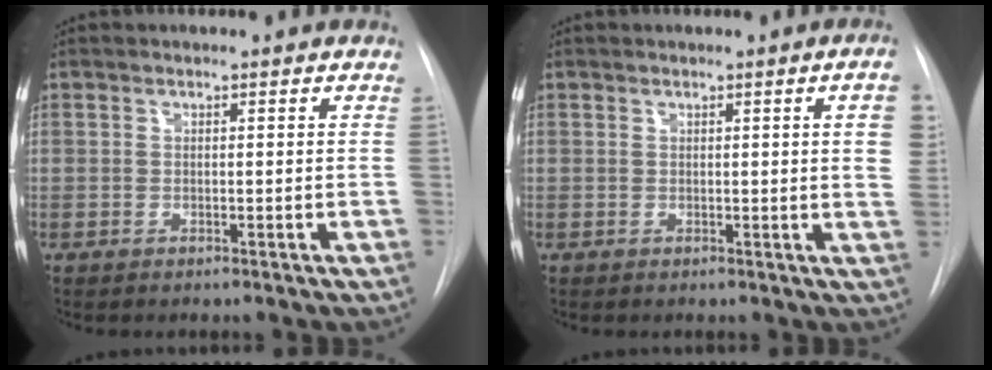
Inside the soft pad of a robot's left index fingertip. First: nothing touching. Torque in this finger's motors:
{"motor_torque": [0.88, -0.40, 0.43, 0.07]}